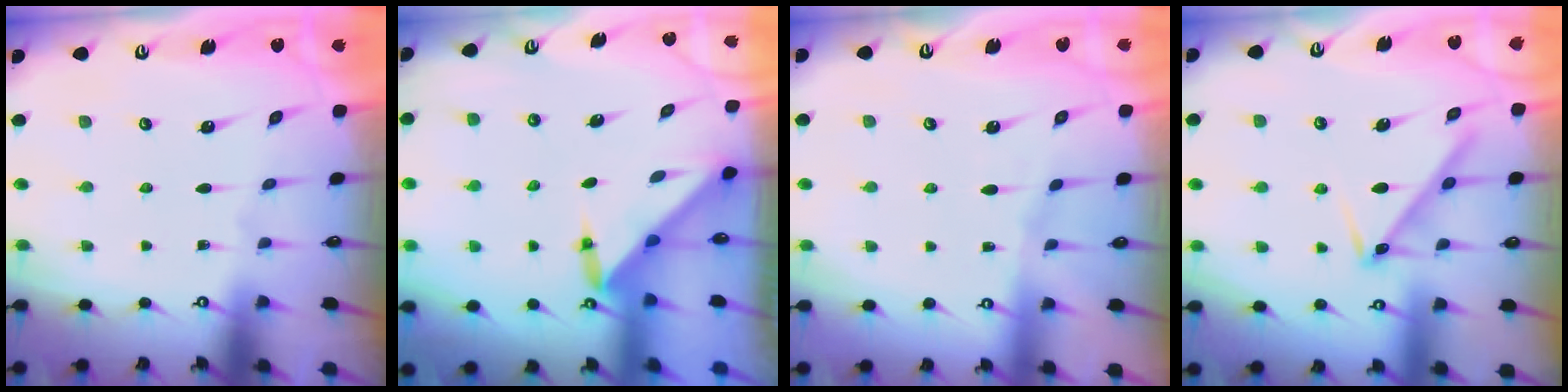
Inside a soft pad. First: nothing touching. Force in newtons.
{"total": 3.2, "press": 3.2, "slide": 0.2}
{"total": 3.3, "press": 3.2, "slide": 0.6}
{"total": 9.7, "press": 9.7, "slide": 0.1}